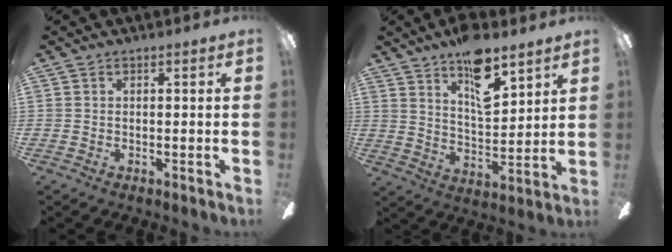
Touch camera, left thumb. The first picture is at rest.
{"total": 13.7, "force": [9.7, 4.9, 8.3], "torque": [-0.129, -0.055, 0.166]}